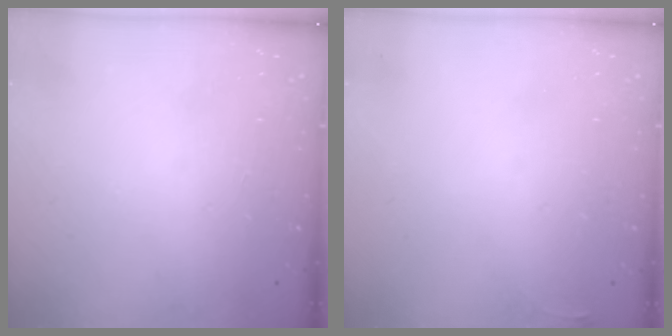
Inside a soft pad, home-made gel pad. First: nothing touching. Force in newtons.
{"total": 3.6, "press": 3.5, "slide": 0.6}